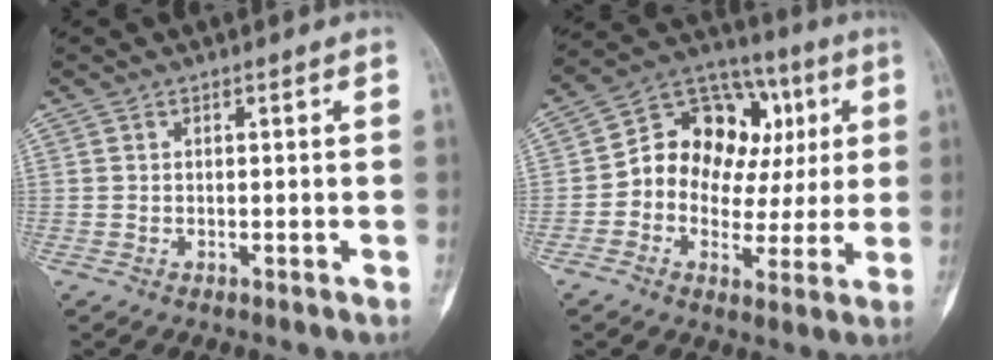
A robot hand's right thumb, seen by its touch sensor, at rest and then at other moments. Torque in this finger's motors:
{"motor_torque": [1.37, 1.36, 0.57, -0.44, 0.11]}